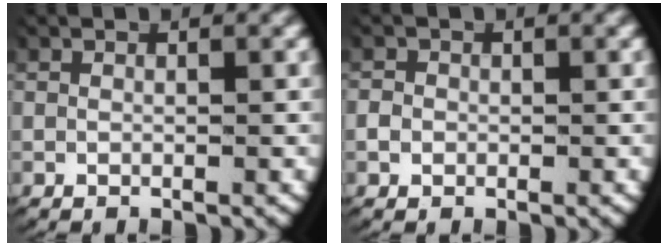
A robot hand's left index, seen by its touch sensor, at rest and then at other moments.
{"total": 1.5, "force": [-0.3, 1.5, 0.4], "torque": [-0.021, -0.007, -0.005]}